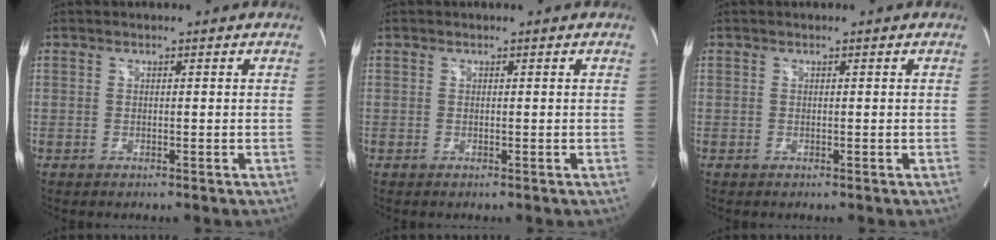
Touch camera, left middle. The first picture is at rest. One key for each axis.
{"total": 0.0}
{"total": 0.0}